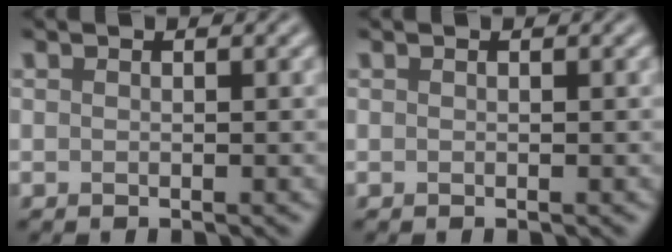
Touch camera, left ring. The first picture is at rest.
{"total": 0.0}